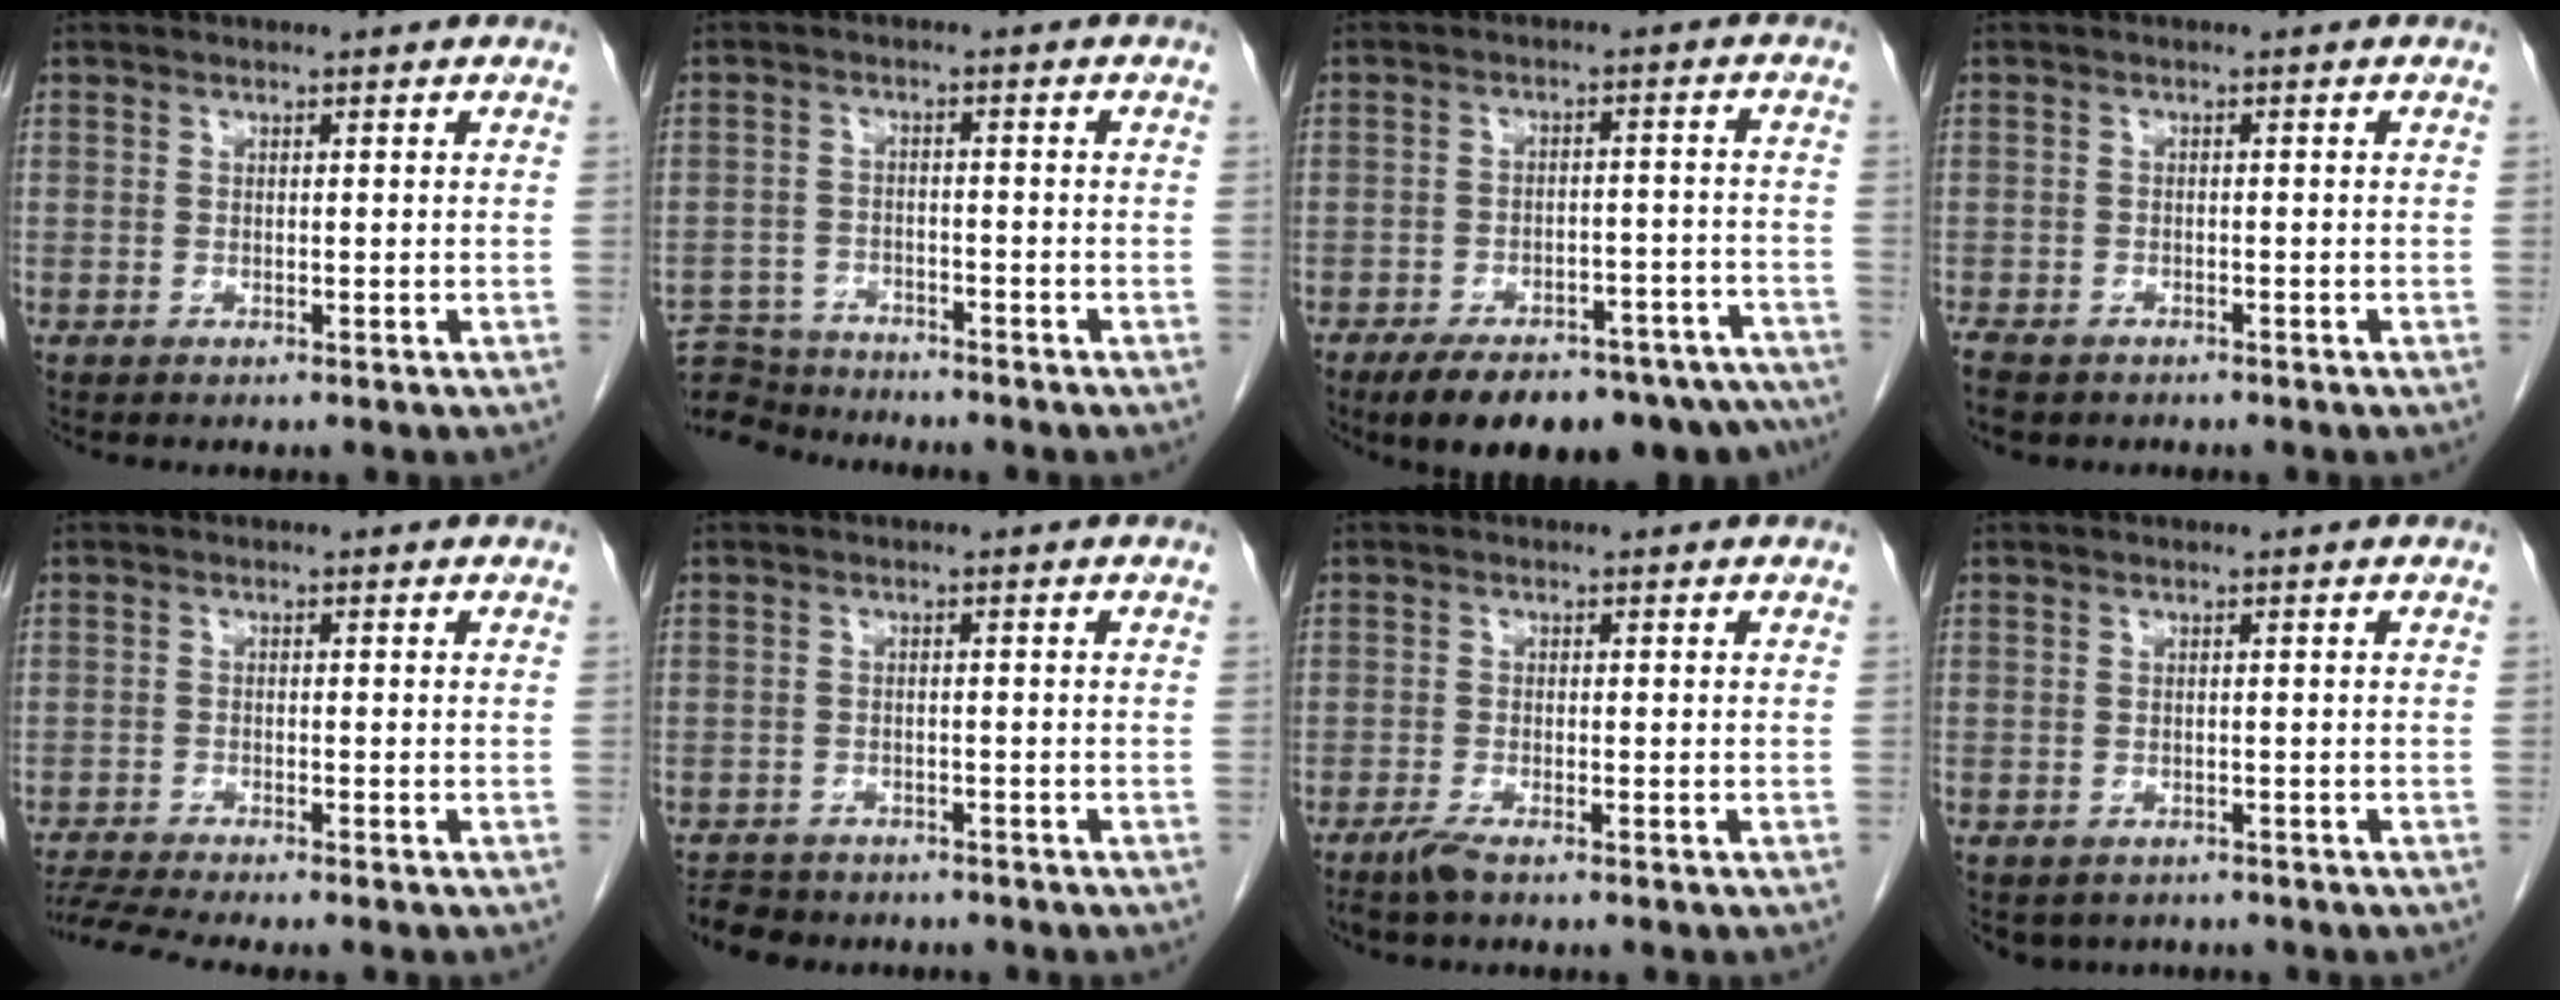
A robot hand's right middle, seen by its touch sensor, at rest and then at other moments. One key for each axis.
{"total": 8.1, "fx": -8.0, "fy": 1.5, "fz": 0.5, "tx": -0.008, "ty": 0.003, "tz": -0.139}
{"total": 18.4, "fx": -14.9, "fy": 6.6, "fz": 8.5, "tx": -0.085, "ty": 0.013, "tz": -0.192}
{"total": 4.9, "fx": -3.8, "fy": 2.2, "fz": 2.1, "tx": -0.037, "ty": -0.010, "tz": -0.057}
{"total": 5.9, "fx": -5.3, "fy": -1.2, "fz": 2.2, "tx": -0.043, "ty": -0.019, "tz": -0.092}
{"total": 5.5, "fx": -4.8, "fy": 2.5, "fz": 1.1, "tx": -0.023, "ty": -0.006, "tz": -0.070}
{"total": 2.2, "fx": -1.7, "fy": 0.1, "fz": 1.4, "tx": -0.036, "ty": -0.005, "tz": -0.034}
{"total": 3.0, "fx": -2.3, "fy": 1.9, "fz": 0.5, "tx": -0.007, "ty": 0.000, "tz": -0.029}